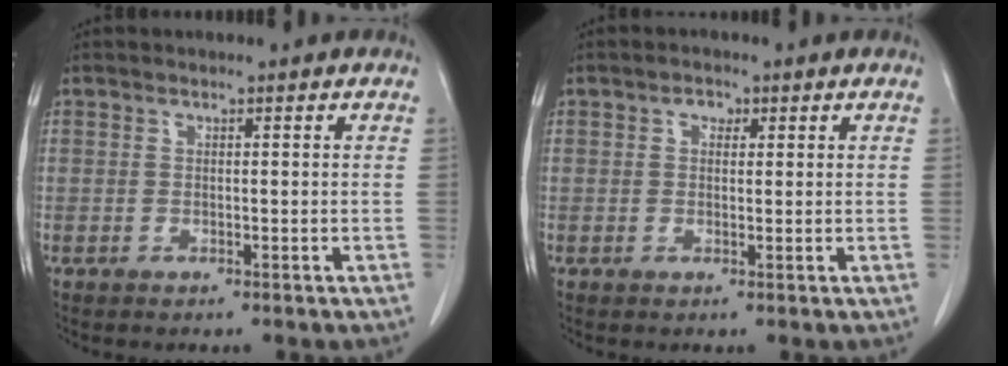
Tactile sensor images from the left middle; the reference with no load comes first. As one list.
[{"total": 1.8, "force": [0.8, 1.2, 1.0], "torque": [-0.018, 0.006, 0.011]}]